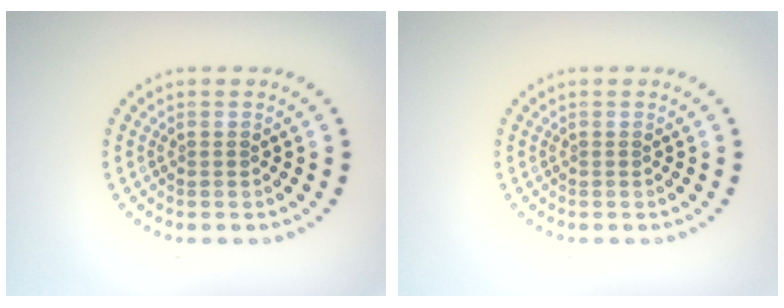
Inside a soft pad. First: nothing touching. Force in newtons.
{"total": 0.0}